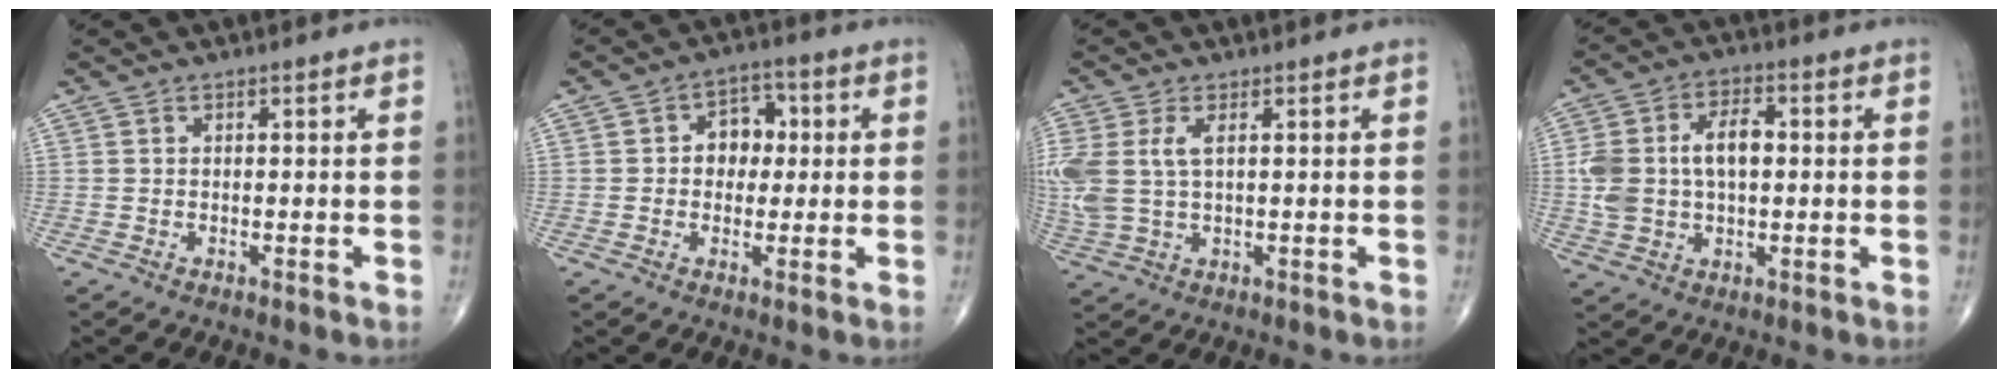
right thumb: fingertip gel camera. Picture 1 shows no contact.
{"total": 6.3, "force": [0.6, 4.9, 4.0], "torque": [-0.022, 0.013, 0.001]}
{"total": 8.8, "force": [1.7, 4.7, 7.2], "torque": [-0.190, 0.008, 0.044]}
{"total": 11.6, "force": [0.7, 7.0, 9.2], "torque": [-0.172, 0.022, 0.017]}